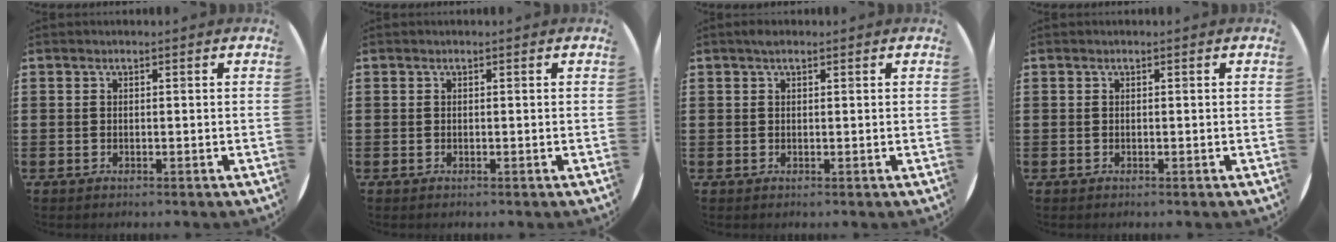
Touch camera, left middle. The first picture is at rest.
{"total": 0.0}
{"total": 0.8, "force": [0.5, 0.3, 0.6], "torque": [-0.012, 0.004, 0.009]}
{"total": 0.0}